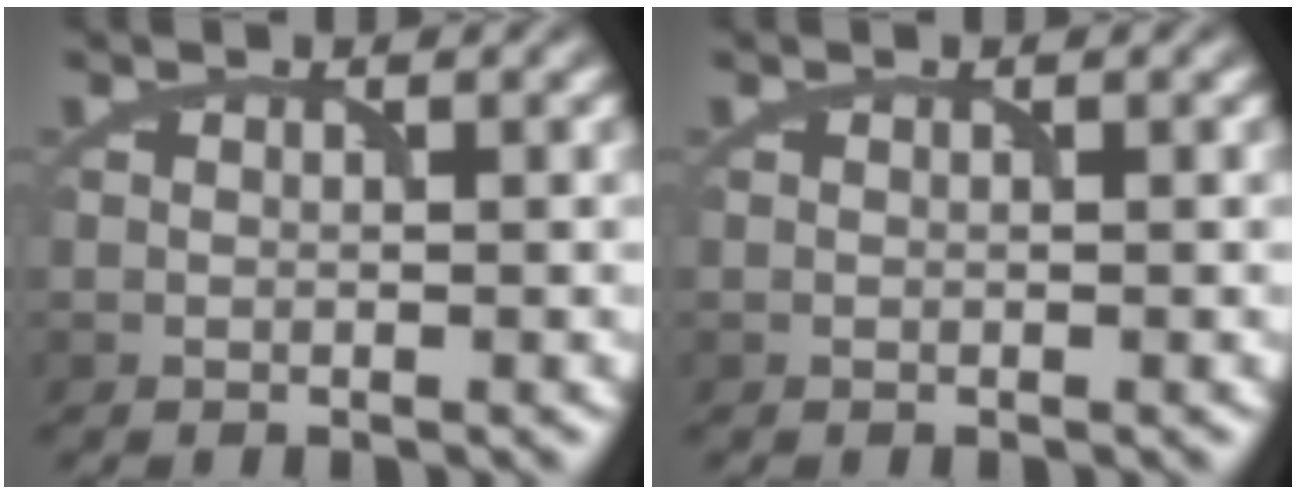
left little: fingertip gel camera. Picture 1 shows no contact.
{"total": 0.0}